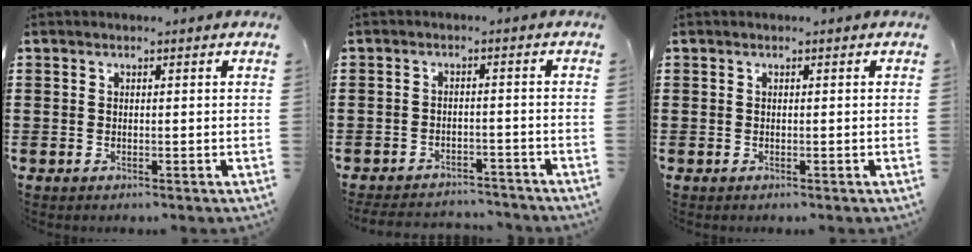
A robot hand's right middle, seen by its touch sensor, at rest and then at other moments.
{"total": 3.1, "force": [-3.0, 0.3, 0.3], "torque": [-0.010, -0.002, -0.064]}
{"total": 0.0}